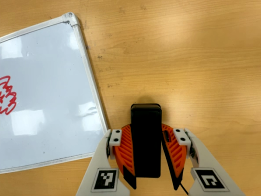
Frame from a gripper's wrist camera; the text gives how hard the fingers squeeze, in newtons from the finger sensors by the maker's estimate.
{"total": 7.9, "left": 6.0, "right": 9.8}